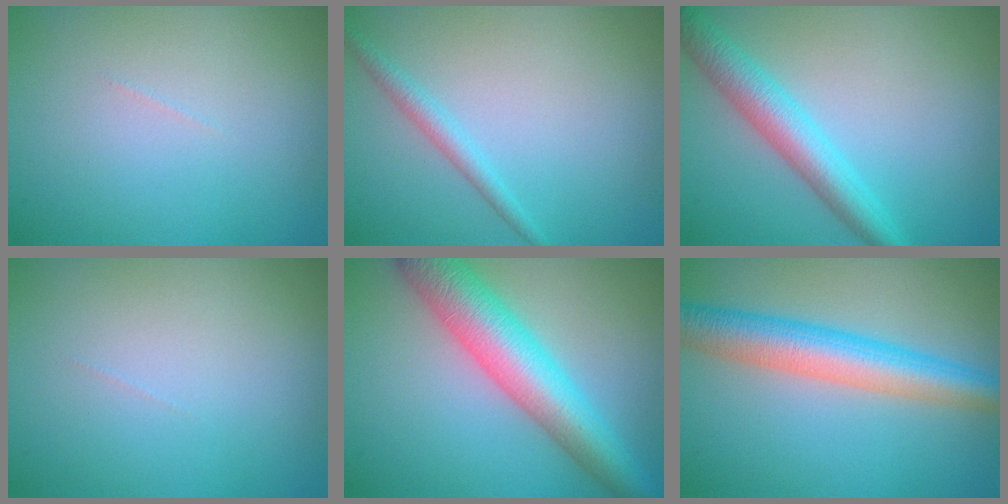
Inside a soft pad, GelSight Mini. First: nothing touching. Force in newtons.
{"total": 1.8, "press": 1.7, "slide": 0.1}
{"total": 4.4, "press": 4.3, "slide": 0.1}
{"total": 0.0}
{"total": 7.7, "press": 7.7, "slide": 0.2}
{"total": 6.3, "press": 6.3, "slide": 0.1}